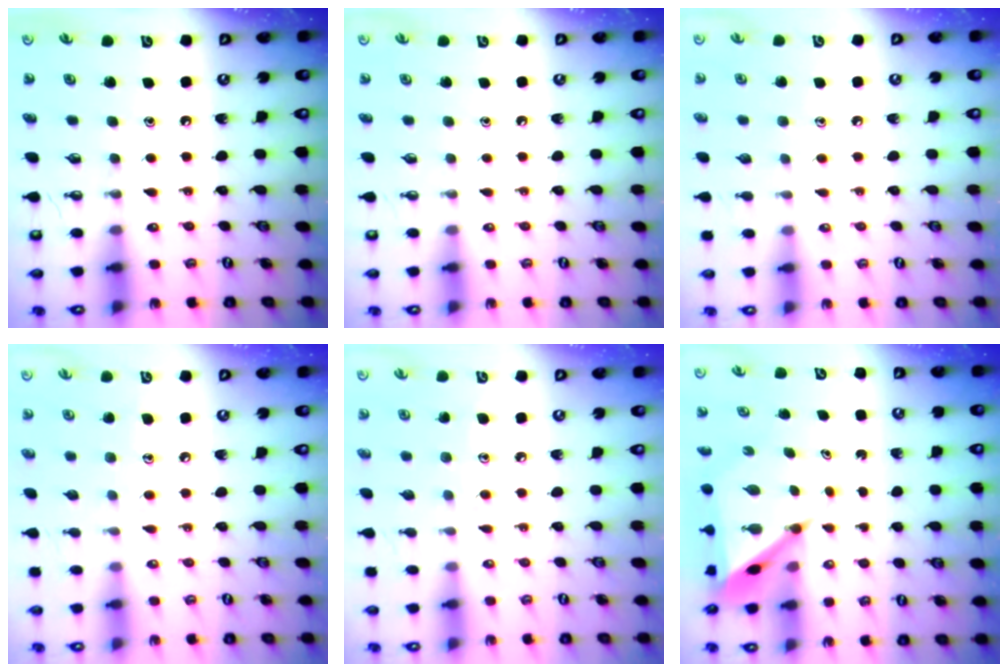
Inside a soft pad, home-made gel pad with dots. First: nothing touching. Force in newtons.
{"total": 0.0}
{"total": 5.0, "press": 5.0, "slide": 0.5}
{"total": 6.0, "press": 6.0, "slide": 0.3}
{"total": 7.4, "press": 7.4, "slide": 0.4}
{"total": 6.5, "press": 6.5, "slide": 0.7}